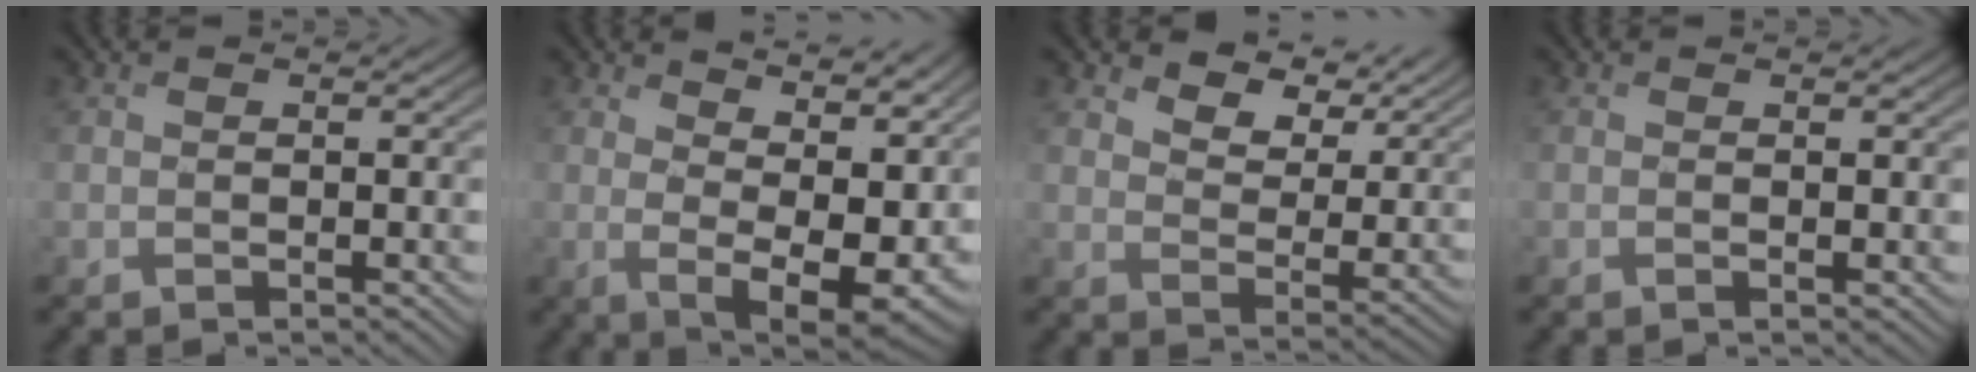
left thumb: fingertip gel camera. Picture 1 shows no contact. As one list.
[{"total": 11.6, "force": [4.8, 5.1, 9.3], "torque": [-0.131, -0.007, 0.062]}, {"total": 8.2, "force": [4.9, 4.4, 4.8], "torque": [-0.090, -0.003, 0.074]}, {"total": 0.8, "force": [-0.5, -0.7, 0.0], "torque": [0.011, -0.001, -0.016]}]